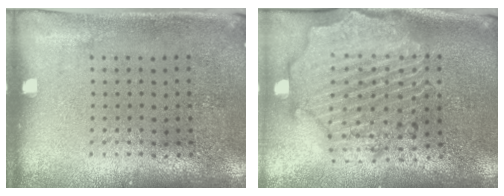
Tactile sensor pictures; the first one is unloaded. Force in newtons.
{"total": 3.0, "press": 2.6, "slide": 1.5}